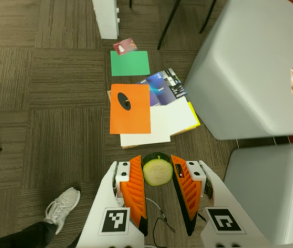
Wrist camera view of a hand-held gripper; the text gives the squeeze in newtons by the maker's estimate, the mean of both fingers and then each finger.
{"total": 8.7, "left": 8.7, "right": 8.8}